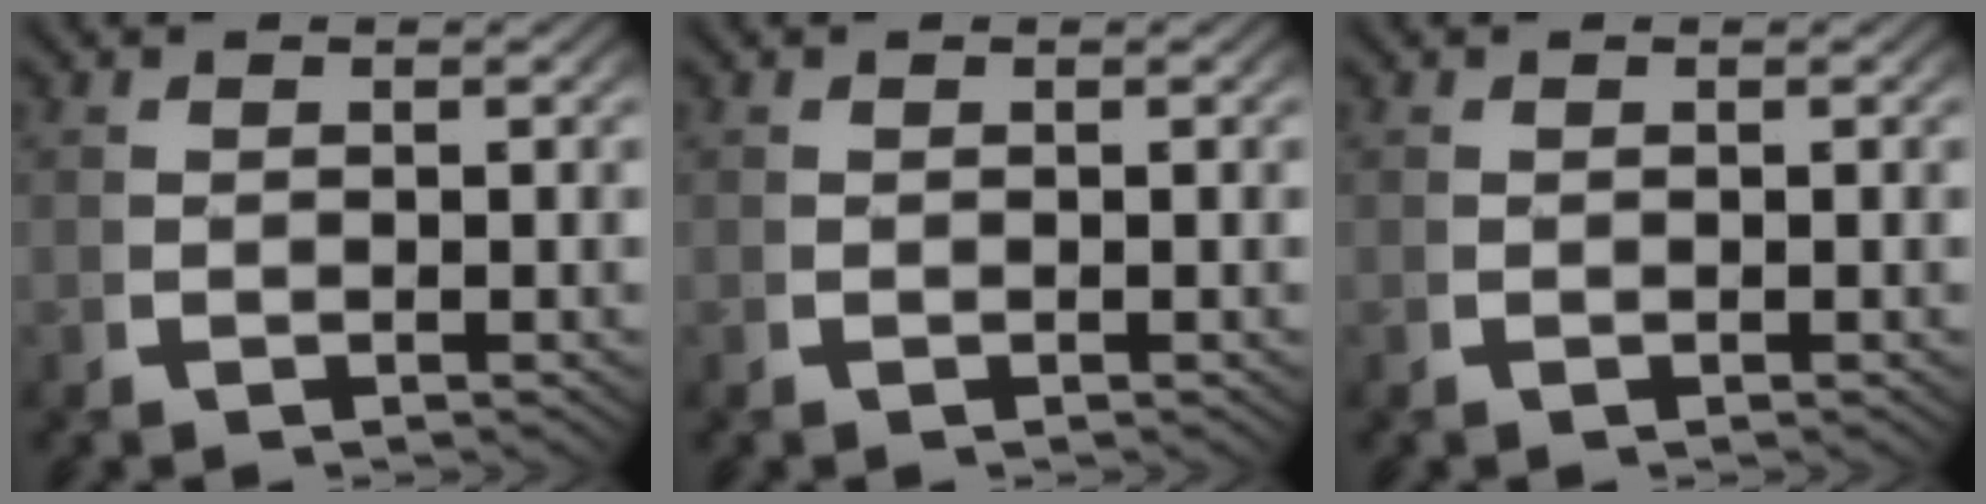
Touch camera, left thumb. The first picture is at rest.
{"total": 0.0}
{"total": 0.0}